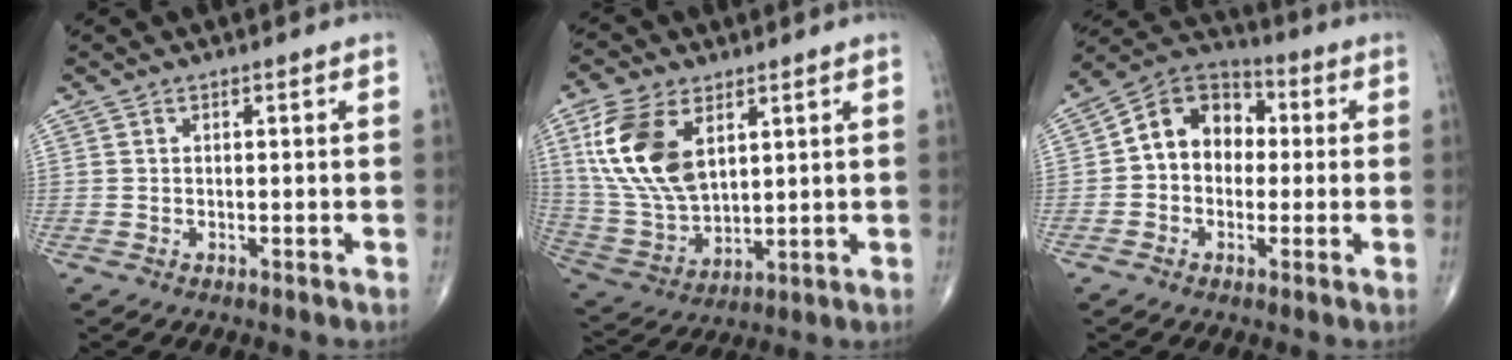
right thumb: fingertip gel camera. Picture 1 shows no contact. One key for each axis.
{"total": 16.2, "fx": 5.9, "fy": 9.3, "fz": 11.9, "tx": -0.232, "ty": -0.020, "tz": 0.125}
{"total": 11.6, "fx": 0.5, "fy": 9.1, "fz": 7.2, "tx": -0.086, "ty": 0.036, "tz": -0.007}